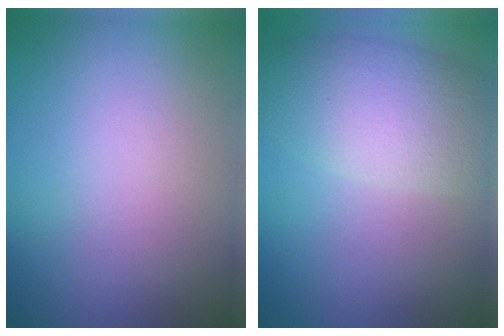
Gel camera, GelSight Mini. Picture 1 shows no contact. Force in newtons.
{"total": 5.8, "press": 5.8, "slide": 0.3}